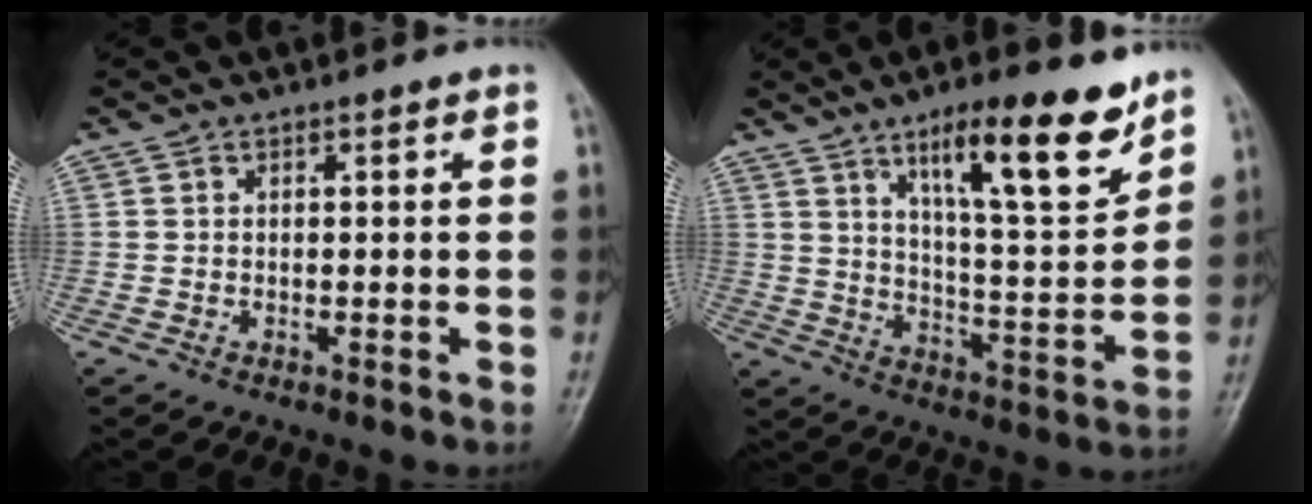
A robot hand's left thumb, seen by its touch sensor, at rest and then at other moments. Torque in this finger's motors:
{"motor_torque": [1.65, 1.63, 1.48, -1.29, 0.32]}